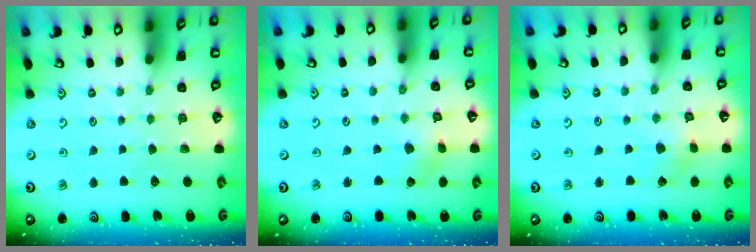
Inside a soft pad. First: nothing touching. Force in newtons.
{"total": 1.2, "press": 1.1, "slide": 0.2}
{"total": 2.4, "press": 2.4, "slide": 0.2}